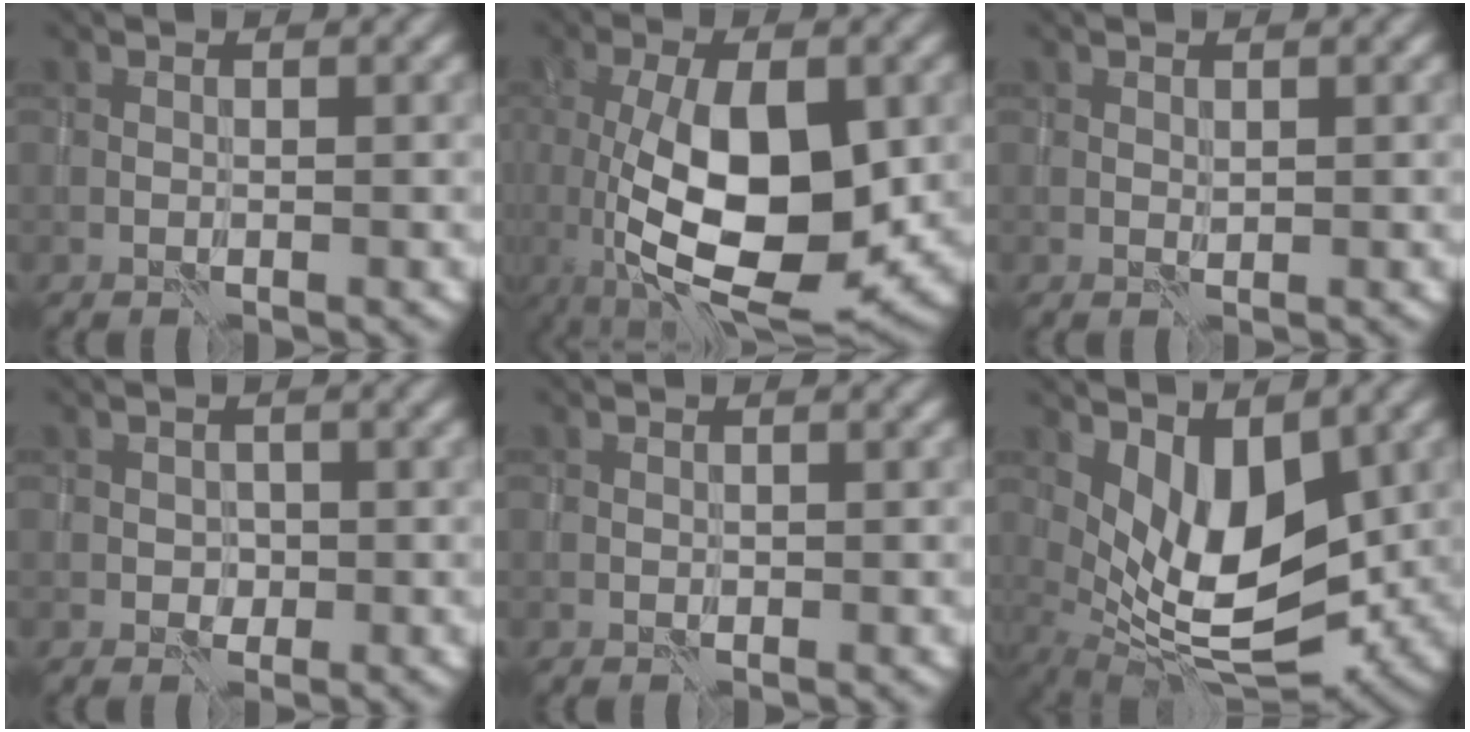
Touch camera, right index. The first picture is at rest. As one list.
[{"total": 11.9, "force": [-1.2, 4.8, 10.8], "torque": [-0.189, -0.015, -0.013]}, {"total": 0.0}, {"total": 0.8, "force": [-0.1, 0.8, 0.2], "torque": [-0.006, -0.002, -0.001]}, {"total": 0.0}, {"total": 7.5, "force": [1.7, 3.7, 6.3], "torque": [-0.117, -0.017, 0.034]}]